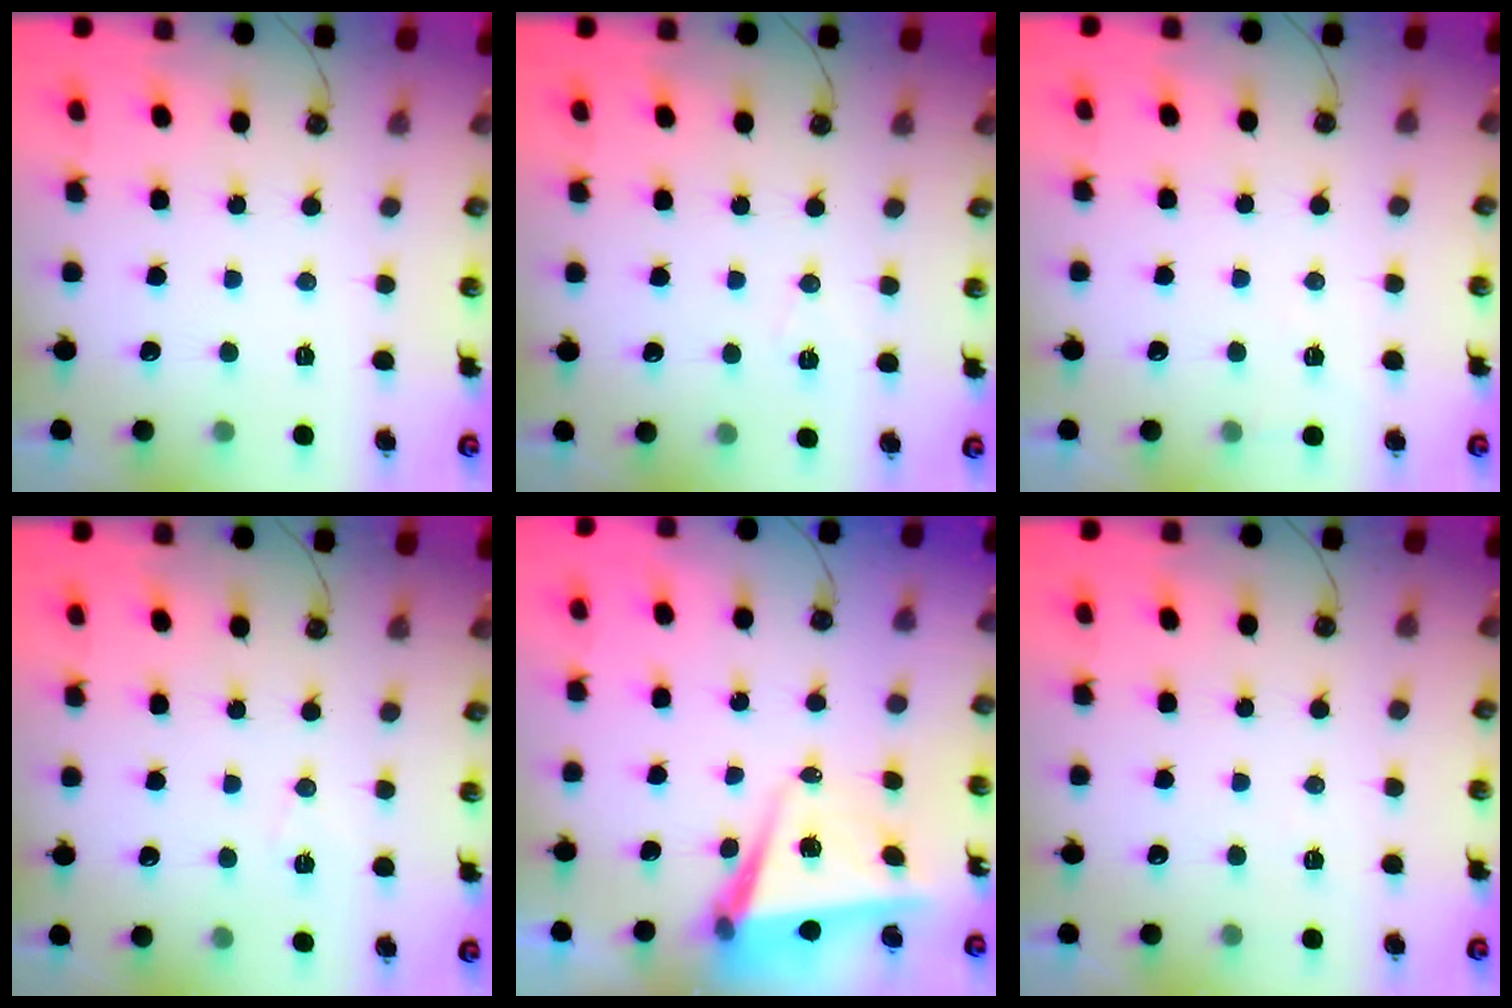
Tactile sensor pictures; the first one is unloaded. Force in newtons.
{"total": 4.8, "press": 3.2, "slide": 3.7}
{"total": 4.2, "press": 2.4, "slide": 3.4}
{"total": 5.3, "press": 3.8, "slide": 3.7}
{"total": 6.4, "press": 5.8, "slide": 2.6}
{"total": 4.9, "press": 2.5, "slide": 4.2}